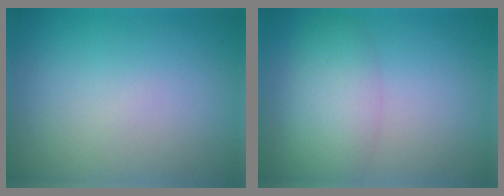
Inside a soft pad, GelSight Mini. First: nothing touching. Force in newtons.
{"total": 4.2, "press": 4.1, "slide": 0.3}